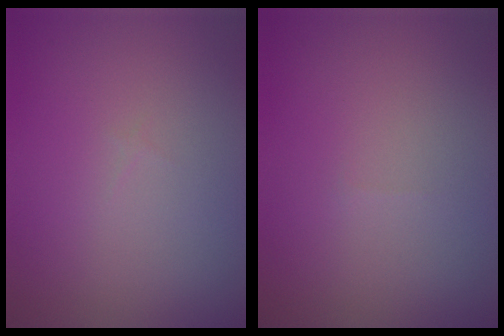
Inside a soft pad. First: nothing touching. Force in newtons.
{"total": 0.0}